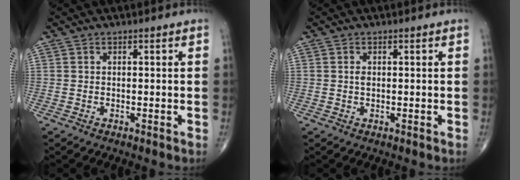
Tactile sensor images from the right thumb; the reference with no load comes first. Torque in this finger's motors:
{"motor_torque": [-0.28, 0.49, 0.13, -0.04, 0.02]}